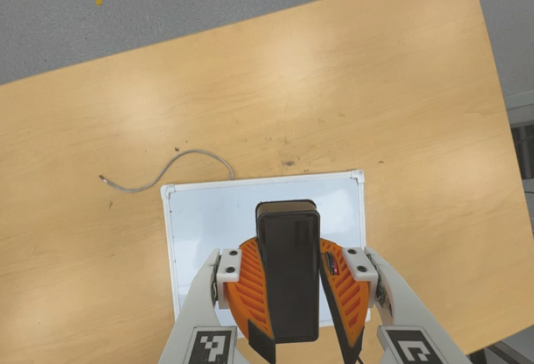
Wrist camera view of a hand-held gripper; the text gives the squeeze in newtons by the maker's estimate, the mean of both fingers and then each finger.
{"total": 10.2, "left": 10.0, "right": 10.3}